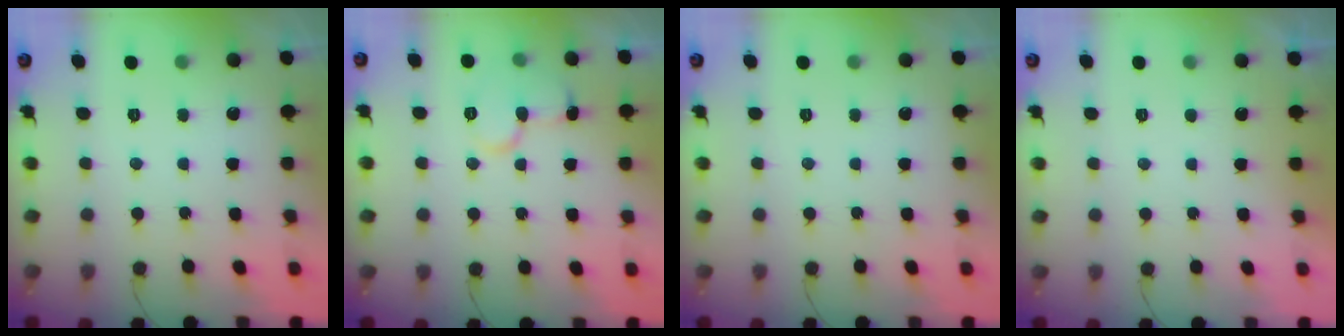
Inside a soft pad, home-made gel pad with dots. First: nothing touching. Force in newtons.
{"total": 9.2, "press": 9.1, "slide": 1.1}
{"total": 0.0}
{"total": 1.0, "press": 1.0, "slide": 0.2}